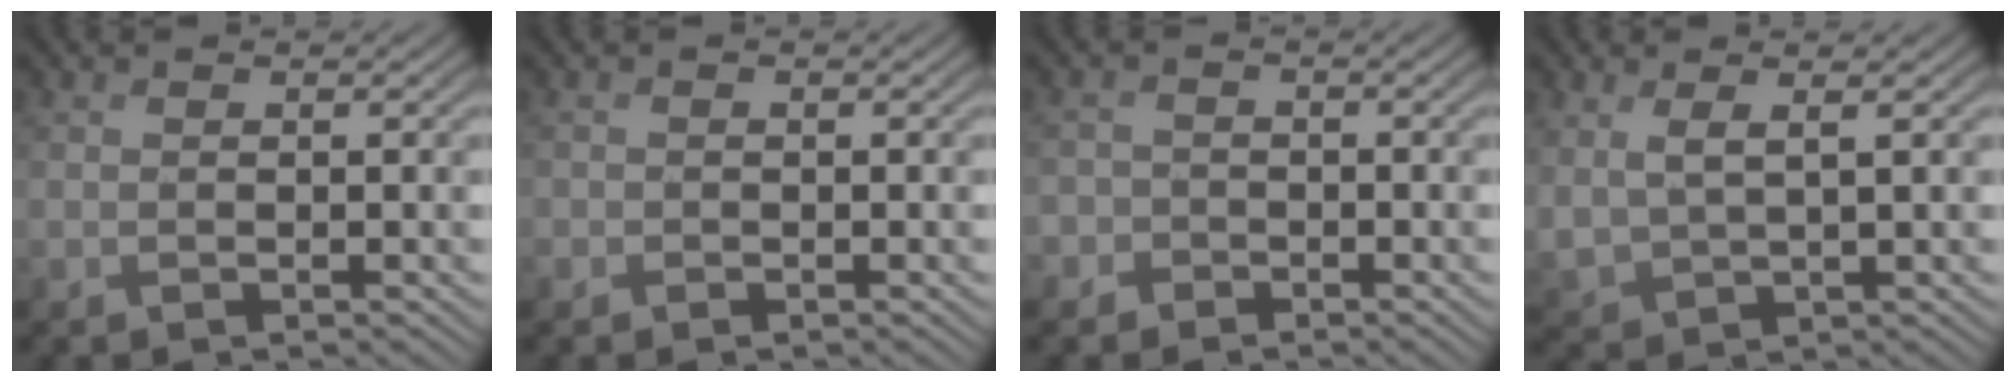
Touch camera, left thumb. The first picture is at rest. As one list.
[{"total": 0.8, "force": [-0.4, 0.7, 0.0], "torque": [0.003, -0.005, -0.012]}, {"total": 2.4, "force": [-1.4, 1.9, 0.1], "torque": [0.007, 0.000, -0.039]}, {"total": 3.7, "force": [1.7, 1.3, 3.0], "torque": [-0.077, -0.002, 0.039]}]